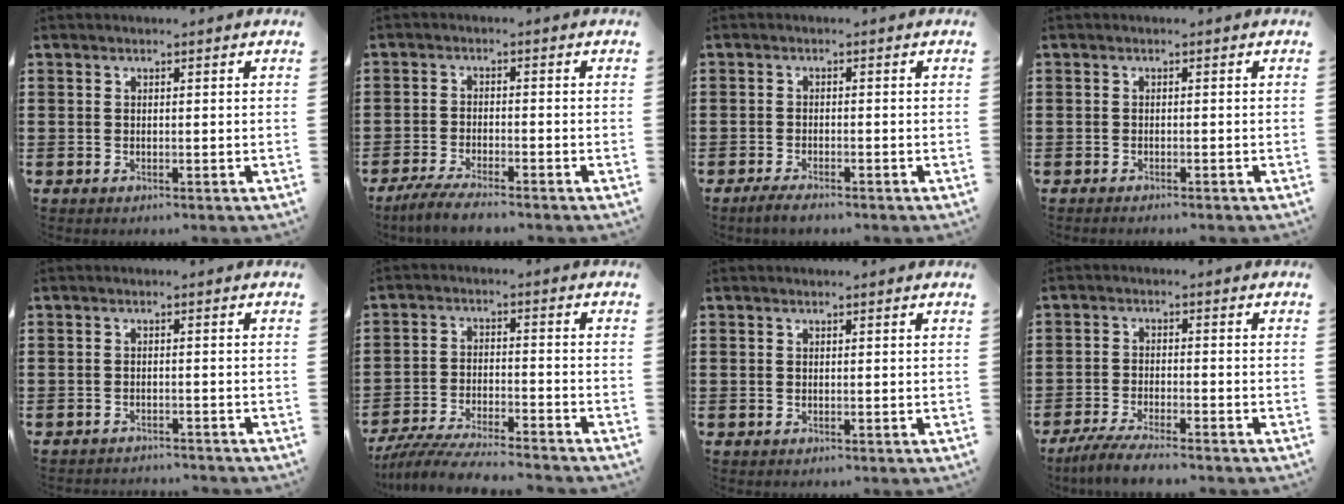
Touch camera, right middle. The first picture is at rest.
{"total": 3.8, "force": [-3.5, 0.2, 1.6], "torque": [-0.040, -0.007, -0.070]}
{"total": 2.0, "force": [-1.7, 0.3, 1.1], "torque": [-0.027, 0.000, -0.033]}
{"total": 0.7, "force": [-0.6, 0.0, 0.0], "torque": [-0.003, -0.001, -0.013]}
{"total": 1.7, "force": [-1.7, 0.1, 0.0], "torque": [-0.007, 0.000, -0.036]}
{"total": 6.6, "force": [-6.3, 0.3, 2.0], "torque": [-0.046, -0.004, -0.123]}
{"total": 0.0}
{"total": 4.3, "force": [-3.8, 0.1, 1.9], "torque": [-0.046, -0.011, -0.076]}